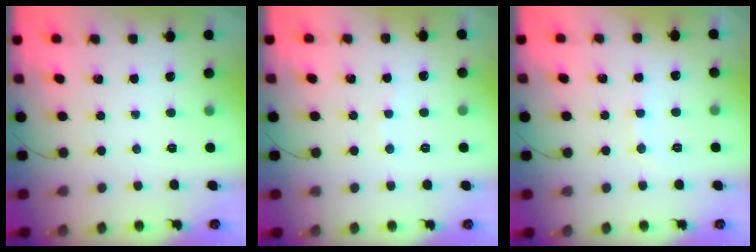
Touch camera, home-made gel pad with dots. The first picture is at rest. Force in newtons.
{"total": 3.8, "press": 3.8, "slide": 0.6}
{"total": 6.9, "press": 6.8, "slide": 1.4}